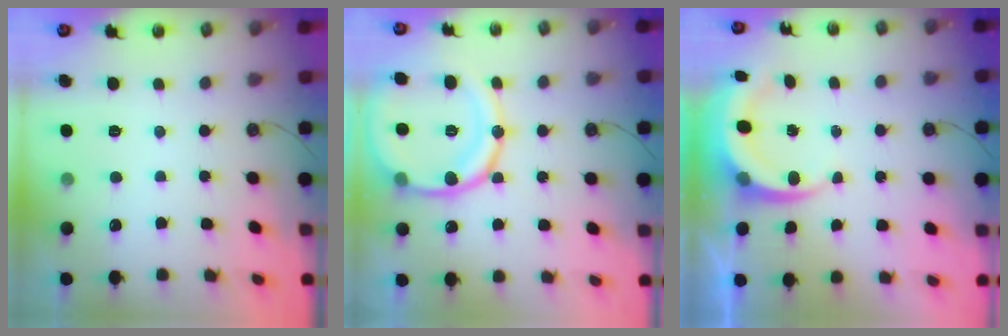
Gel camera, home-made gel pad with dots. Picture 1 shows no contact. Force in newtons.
{"total": 18.5, "press": 18.4, "slide": 2.1}
{"total": 7.5, "press": 7.3, "slide": 1.8}